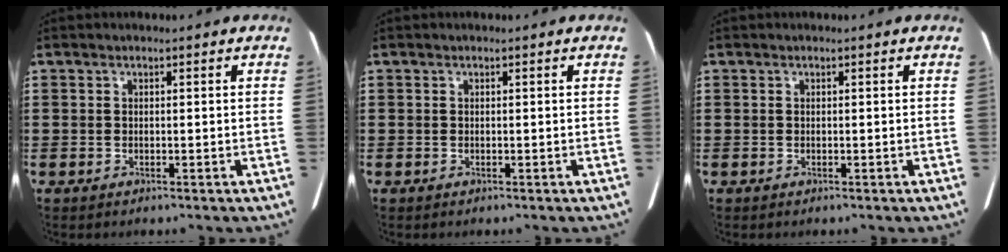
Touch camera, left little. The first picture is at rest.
{"total": 0.0}
{"total": 0.0}